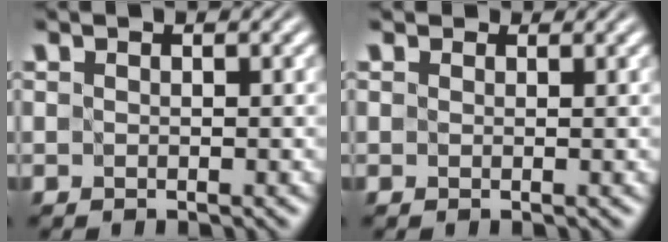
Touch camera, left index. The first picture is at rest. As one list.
[{"total": 0.6, "force": [0.4, 0.4, 0.2], "torque": [-0.004, -0.002, -0.001]}]